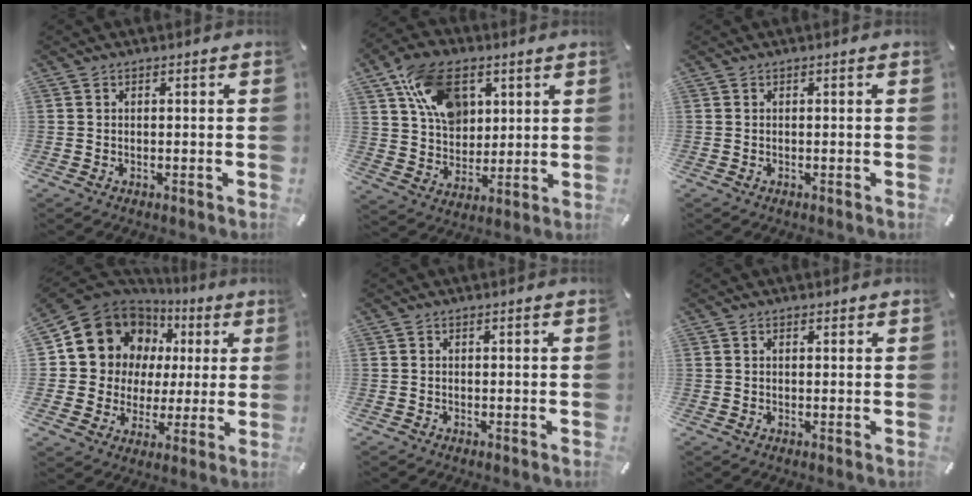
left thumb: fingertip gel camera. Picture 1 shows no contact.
{"total": 14.5, "force": [6.4, 10.2, 8.0], "torque": [-0.148, -0.002, 0.124]}
{"total": 0.0}
{"total": 12.9, "force": [4.5, 11.8, 2.9], "torque": [-0.057, -0.042, 0.090]}
{"total": 0.0}
{"total": 1.0, "force": [0.4, 0.6, 0.6], "torque": [-0.013, 0.003, 0.008]}